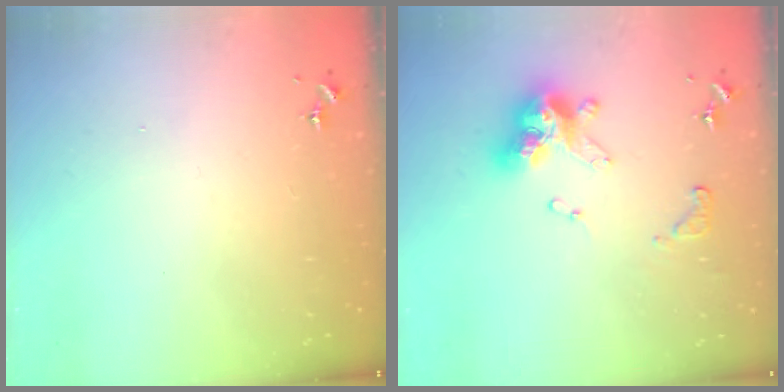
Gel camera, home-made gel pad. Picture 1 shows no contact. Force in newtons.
{"total": 15.1, "press": 15.0, "slide": 1.7}